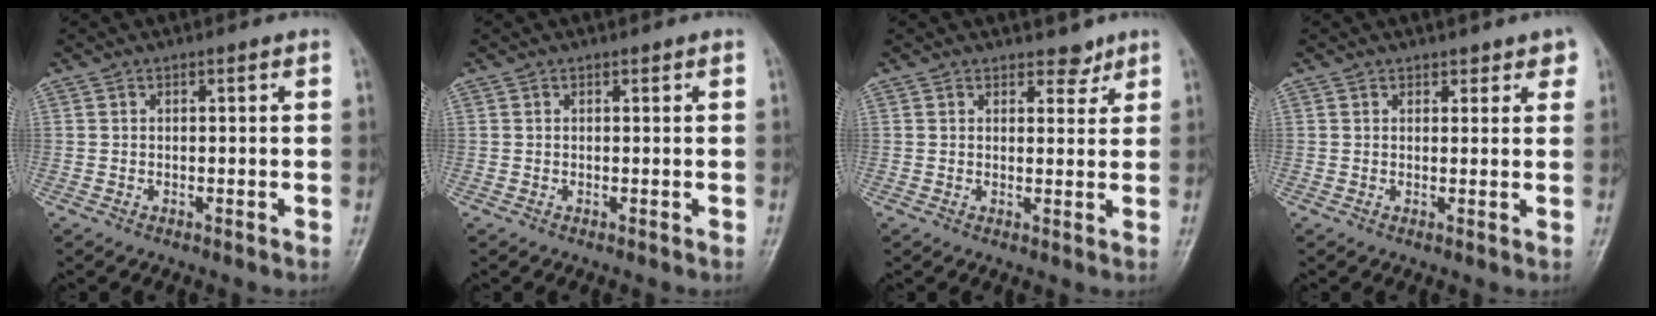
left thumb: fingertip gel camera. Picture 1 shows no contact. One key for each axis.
{"total": 0.0}
{"total": 2.8, "fx": 2.2, "fy": 1.5, "fz": 0.8, "tx": 0.008, "ty": -0.014, "tz": 0.029}
{"total": 2.2, "fx": 1.6, "fy": 1.3, "fz": 0.6, "tx": 0.021, "ty": -0.007, "tz": 0.014}